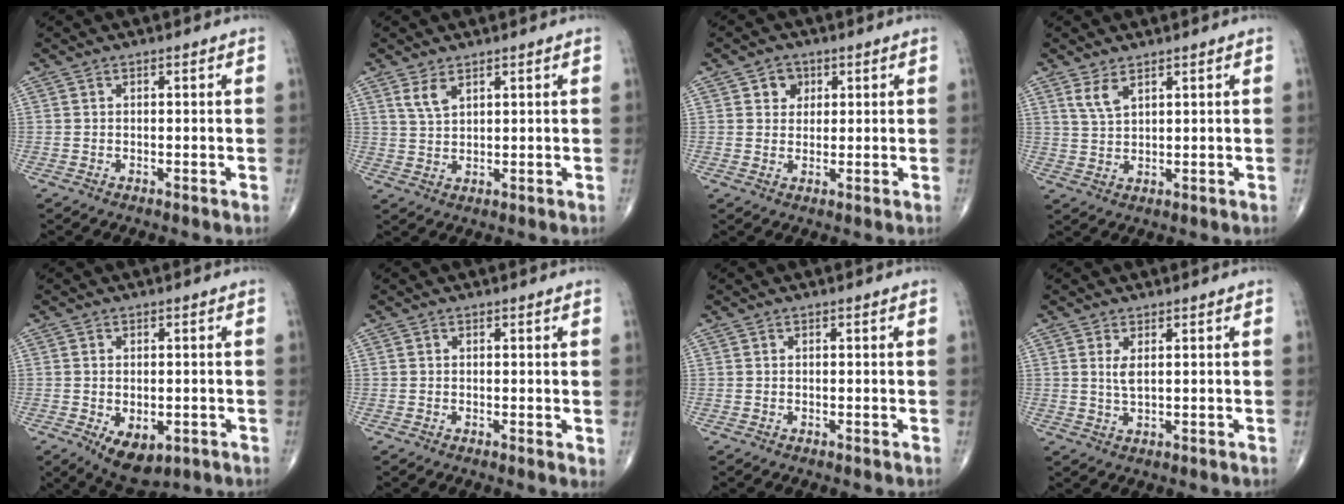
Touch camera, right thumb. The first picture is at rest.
{"total": 3.5, "force": [2.2, 1.6, 2.3], "torque": [-0.041, -0.009, 0.050]}
{"total": 3.6, "force": [1.5, 3.1, 1.3], "torque": [0.002, -0.004, 0.020]}
{"total": 3.7, "force": [2.3, 1.5, 2.4], "torque": [-0.048, -0.011, 0.054]}
{"total": 7.8, "force": [-2.6, 4.5, 5.8], "torque": [-0.083, -0.005, -0.028]}
{"total": 1.2, "force": [0.2, 0.4, 1.1], "torque": [-0.016, -0.006, 0.000]}
{"total": 0.0}
{"total": 2.6, "force": [0.8, 0.9, 2.3], "torque": [-0.048, -0.008, 0.022]}